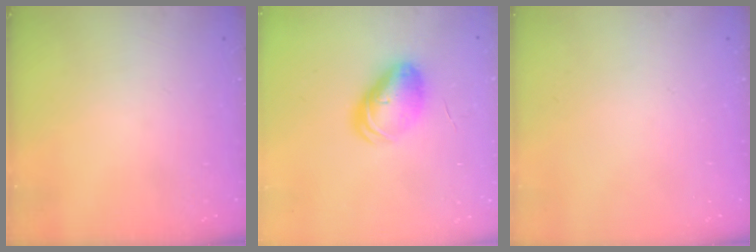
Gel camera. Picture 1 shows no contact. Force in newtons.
{"total": 9.4, "press": 9.3, "slide": 1.6}
{"total": 0.0}